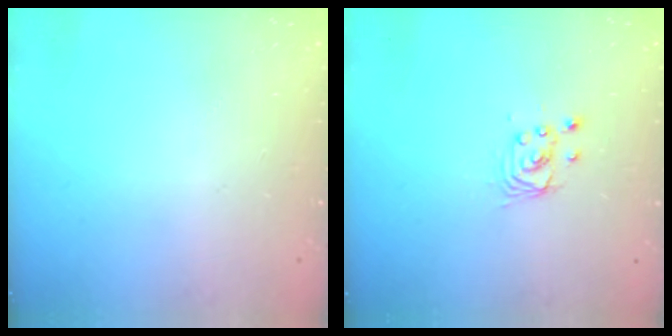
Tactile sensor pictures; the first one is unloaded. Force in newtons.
{"total": 2.9, "press": 2.9, "slide": 0.1}